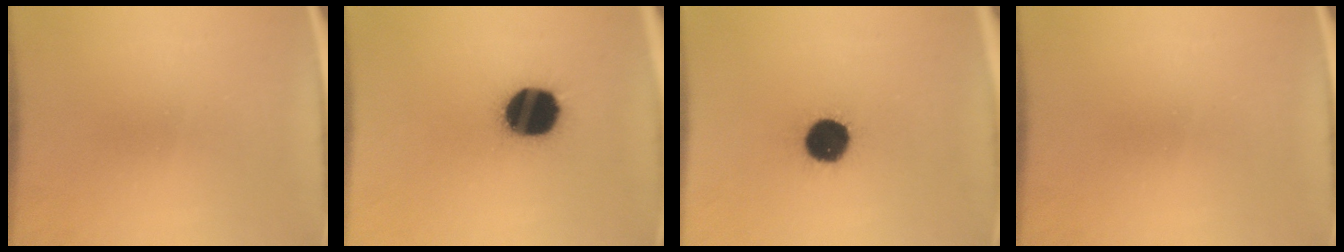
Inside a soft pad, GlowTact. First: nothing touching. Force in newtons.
{"total": 18.0}
{"total": 12.6}
{"total": 0.0}